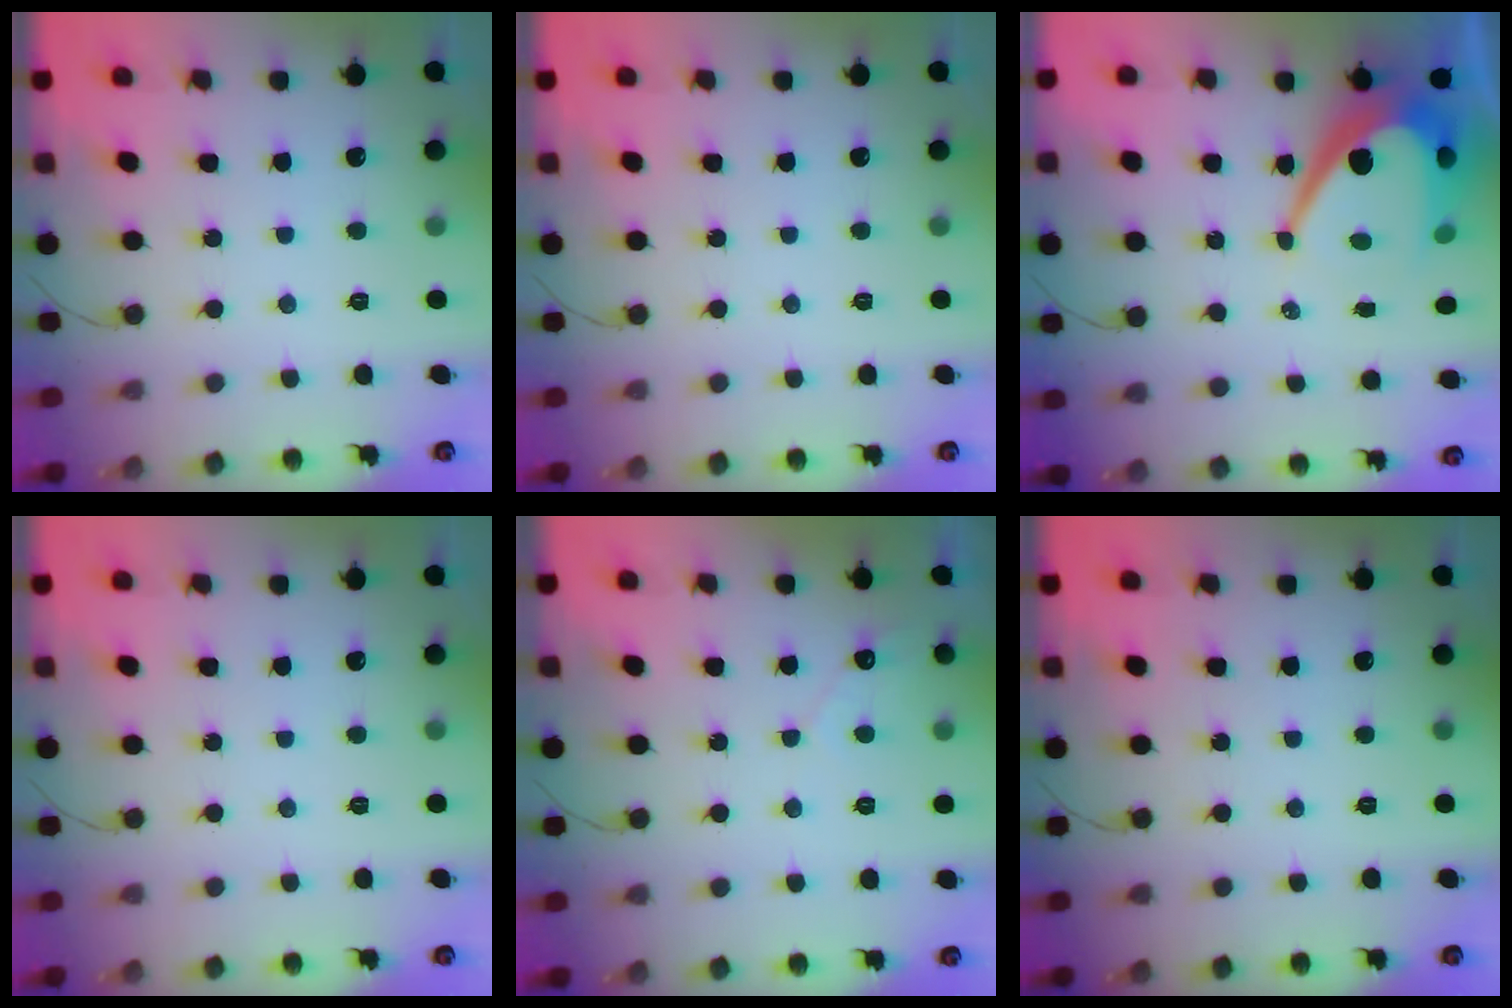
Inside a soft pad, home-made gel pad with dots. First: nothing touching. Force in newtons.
{"total": 0.0}
{"total": 14.7, "press": 14.7, "slide": 1.0}
{"total": 0.0}
{"total": 2.8, "press": 2.8, "slide": 0.1}
{"total": 0.0}